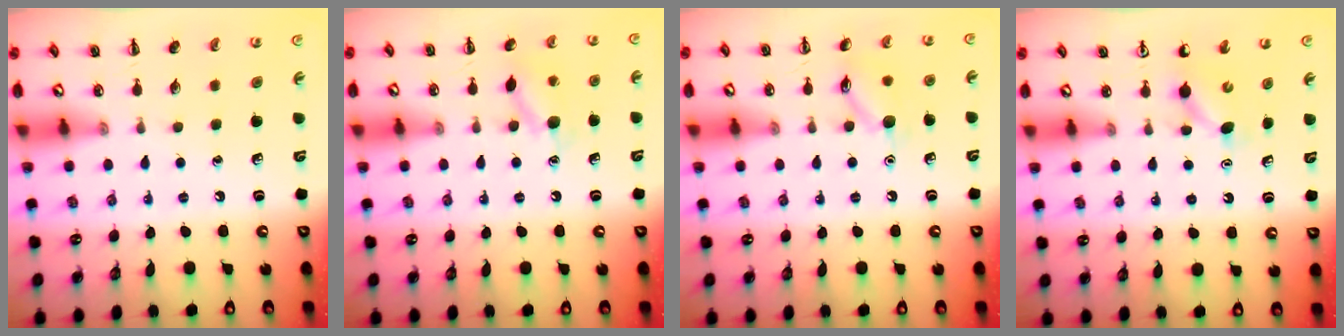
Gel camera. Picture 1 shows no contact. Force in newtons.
{"total": 10.6, "press": 10.5, "slide": 1.6}
{"total": 9.7, "press": 9.7, "slide": 0.5}
{"total": 2.9, "press": 2.7, "slide": 1.1}